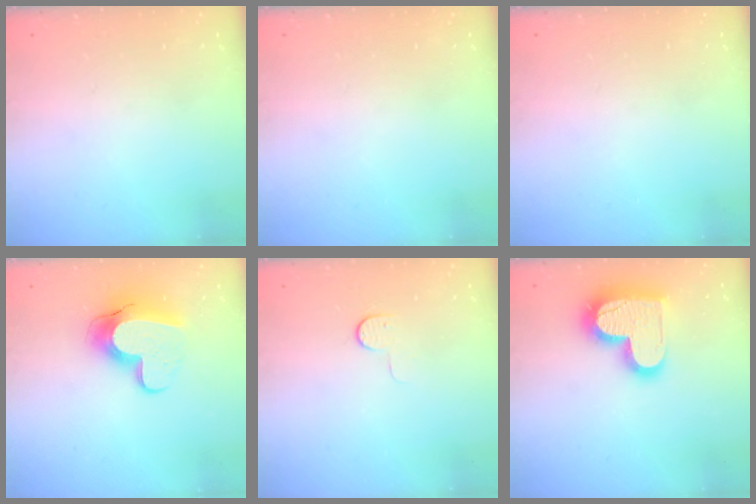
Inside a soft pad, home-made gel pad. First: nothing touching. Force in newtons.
{"total": 0.0}
{"total": 0.0}
{"total": 13.1, "press": 13.0, "slide": 1.2}
{"total": 4.9, "press": 4.9, "slide": 0.5}
{"total": 17.0, "press": 16.9, "slide": 1.3}